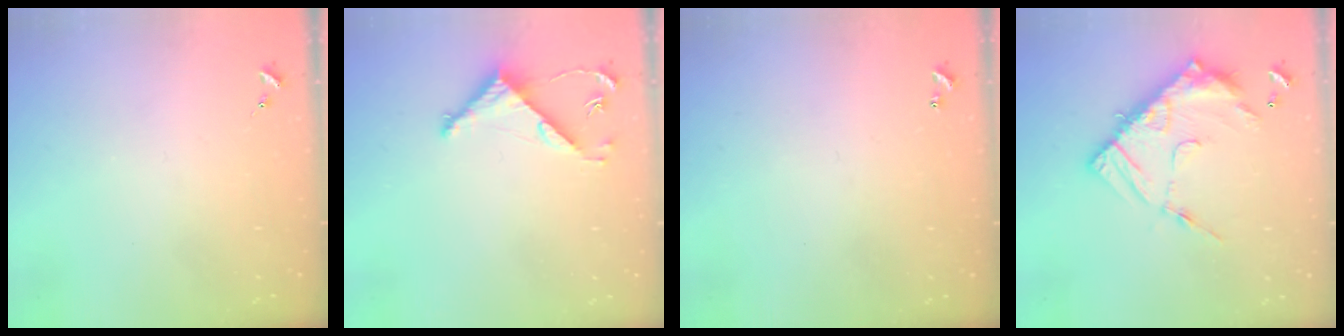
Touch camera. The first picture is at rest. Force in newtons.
{"total": 4.8, "press": 4.8, "slide": 0.3}
{"total": 1.0, "press": 1.0, "slide": 0.2}
{"total": 16.6, "press": 16.6, "slide": 1.5}